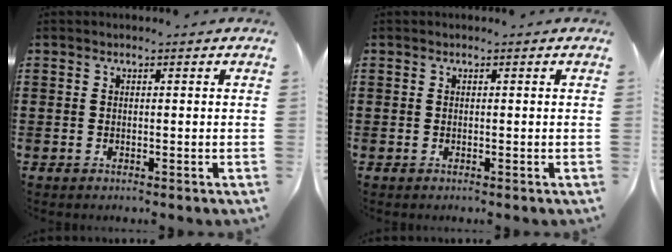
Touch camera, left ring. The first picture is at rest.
{"total": 0.0}